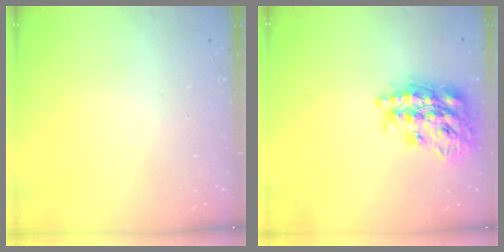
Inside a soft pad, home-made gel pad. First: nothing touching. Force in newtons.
{"total": 23.2, "press": 23.2, "slide": 1.8}